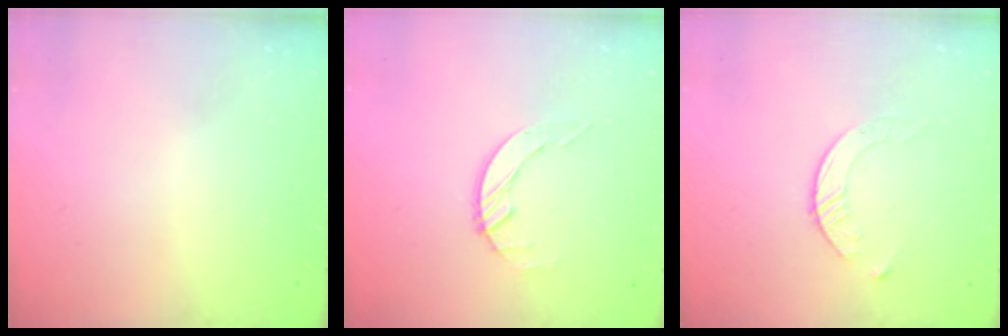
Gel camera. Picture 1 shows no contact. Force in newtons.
{"total": 2.6, "press": 2.6, "slide": 0.3}
{"total": 4.2, "press": 4.2, "slide": 0.5}